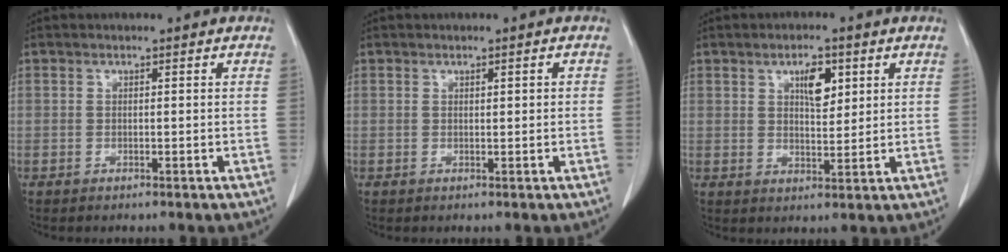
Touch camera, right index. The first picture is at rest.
{"total": 0.9, "force": [0.2, 0.1, 0.9], "torque": [-0.016, 0.001, 0.005]}
{"total": 4.8, "force": [2.2, 1.9, 3.9], "torque": [-0.065, -0.001, 0.038]}